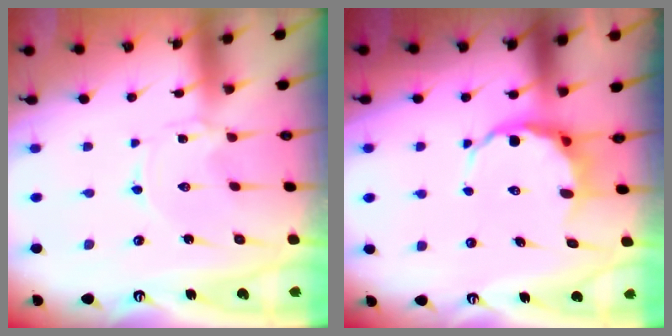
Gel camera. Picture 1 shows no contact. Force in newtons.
{"total": 7.2, "press": 6.9, "slide": 1.9}